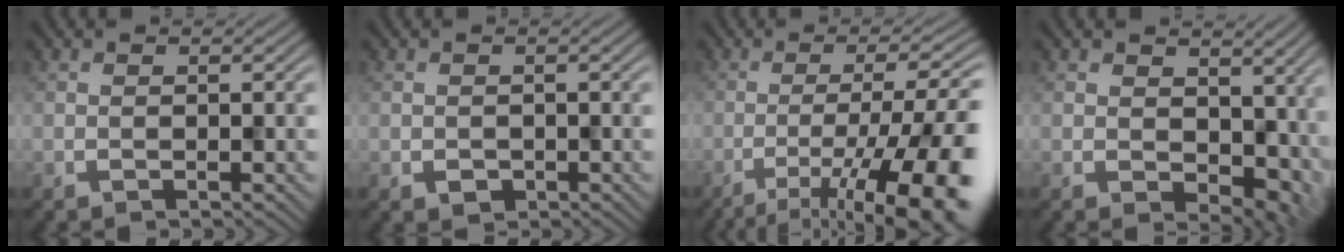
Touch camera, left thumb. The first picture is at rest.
{"total": 1.3, "force": [-0.5, 1.1, -0.3], "torque": [0.002, -0.004, -0.004]}
{"total": 14.9, "force": [-7.0, 4.2, 12.5], "torque": [-0.164, -0.006, -0.097]}
{"total": 7.7, "force": [1.2, 5.5, 5.2], "torque": [-0.075, -0.025, 0.045]}